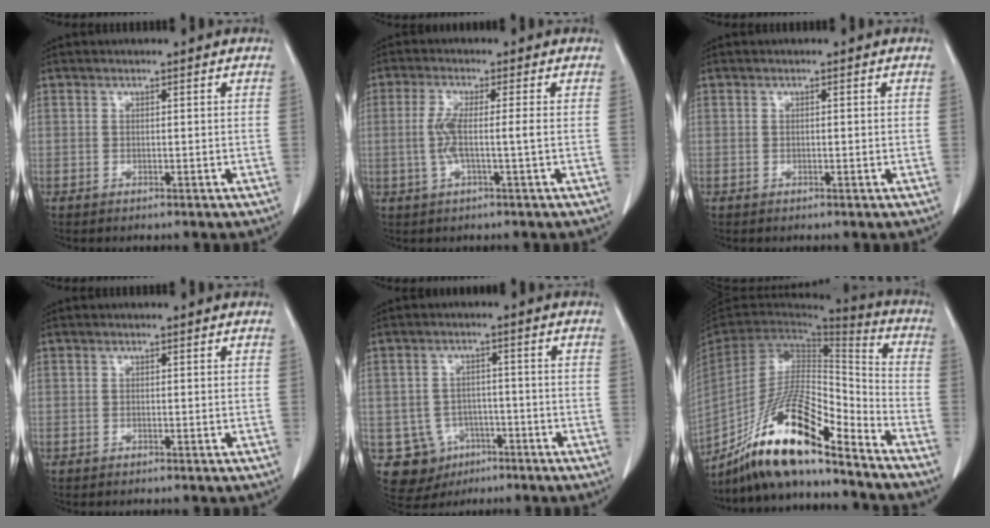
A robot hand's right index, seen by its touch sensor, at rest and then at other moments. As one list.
[{"total": 4.4, "force": [-0.4, -0.1, 4.3], "torque": [-0.093, 0.004, -0.007]}, {"total": 0.5, "force": [0.0, 0.1, 0.5], "torque": [-0.011, 0.000, 0.002]}, {"total": 0.0}, {"total": 8.4, "force": [-3.3, 7.6, 1.3], "torque": [-0.033, 0.010, -0.038]}, {"total": 19.0, "force": [-14.4, 2.6, 12.2], "torque": [-0.244, -0.004, -0.263]}]